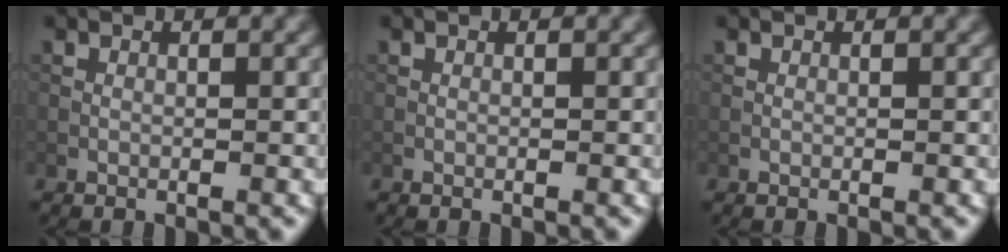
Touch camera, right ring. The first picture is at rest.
{"total": 0.0}
{"total": 0.0}